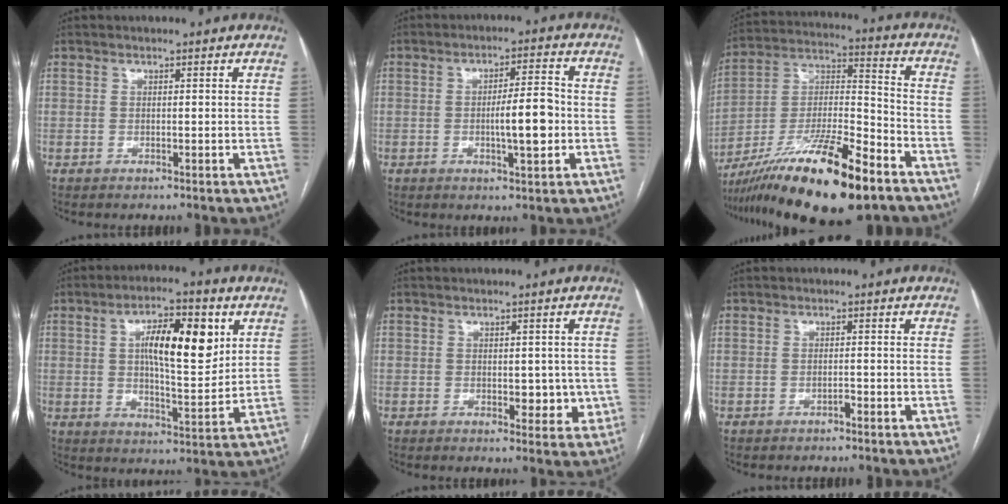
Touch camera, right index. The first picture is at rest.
{"total": 7.2, "force": [-1.2, 1.3, 7.0], "torque": [-0.112, 0.004, -0.019]}
{"total": 21.9, "force": [-14.8, 3.3, 15.8], "torque": [-0.285, -0.018, -0.256]}
{"total": 12.5, "force": [3.8, 3.7, 11.3], "torque": [-0.185, 0.011, 0.062]}
{"total": 4.7, "force": [-0.3, 2.7, 3.9], "torque": [-0.037, 0.003, 0.003]}
{"total": 0.8, "force": [-0.6, 0.2, 0.5], "torque": [-0.011, 0.000, -0.010]}